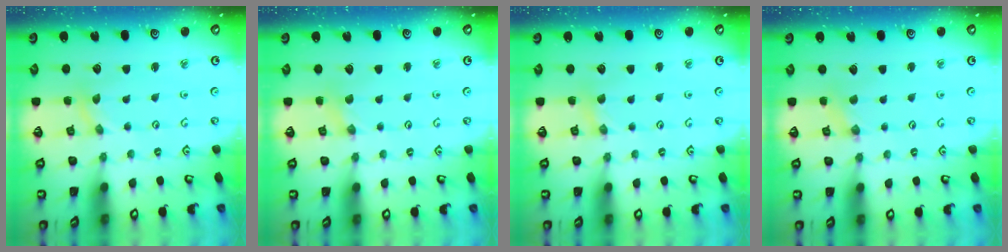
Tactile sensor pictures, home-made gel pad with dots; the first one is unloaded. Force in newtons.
{"total": 0.0}
{"total": 1.7, "press": 1.7, "slide": 0.3}
{"total": 0.0}